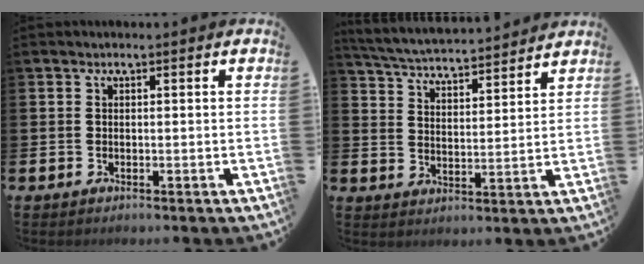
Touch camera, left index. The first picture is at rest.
{"total": 5.0, "force": [4.9, 0.3, 0.7], "torque": [-0.039, -0.040, 0.084]}